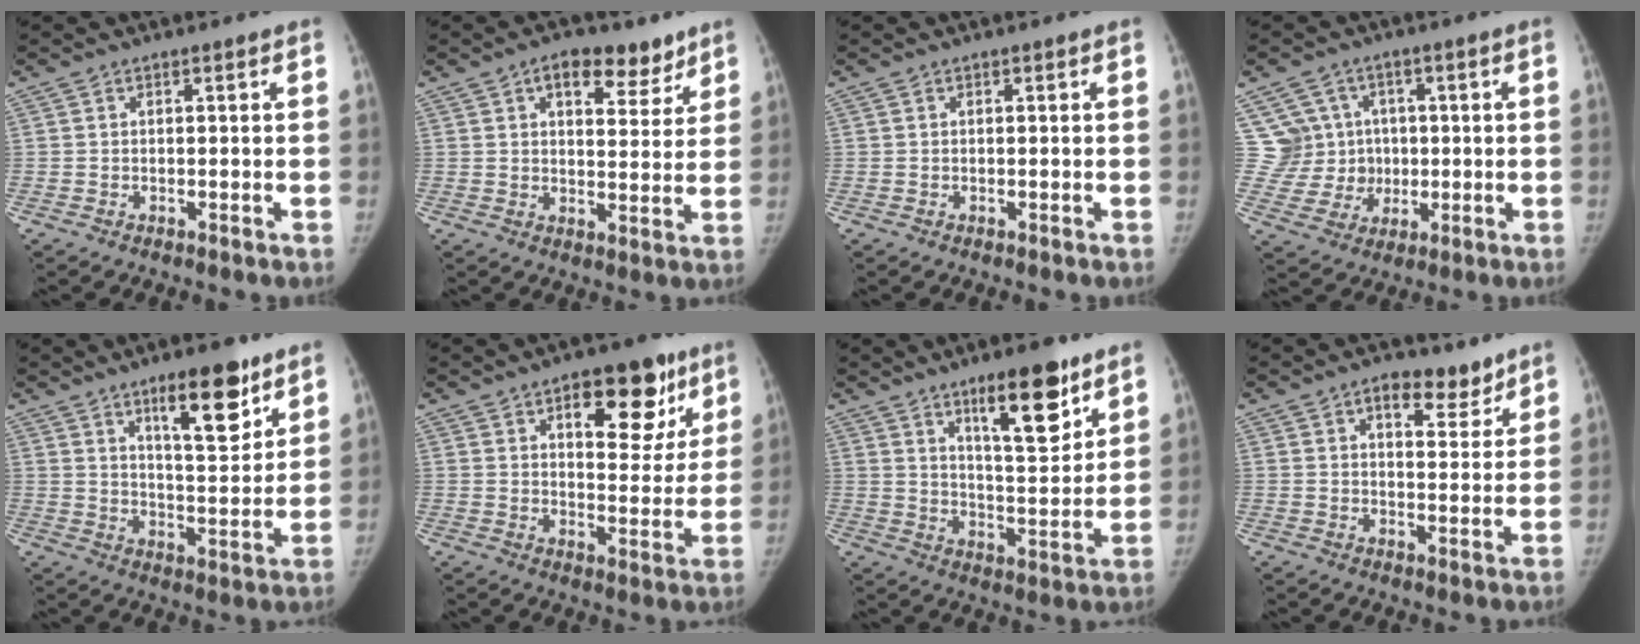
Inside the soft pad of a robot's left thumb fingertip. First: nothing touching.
{"total": 9.6, "force": [5.8, 5.1, 5.7], "torque": [-0.046, -0.026, 0.082]}
{"total": 0.0}
{"total": 9.6, "force": [1.9, 9.3, 1.7], "torque": [0.015, 0.010, 0.042]}
{"total": 12.7, "force": [7.8, 4.0, 9.2], "torque": [-0.110, -0.052, 0.124]}
{"total": 15.3, "force": [8.0, 7.6, 10.6], "torque": [-0.082, -0.028, 0.110]}
{"total": 14.0, "force": [8.6, 4.2, 10.2], "torque": [-0.125, -0.058, 0.138]}
{"total": 7.4, "force": [4.9, 3.8, 4.1], "torque": [-0.028, -0.026, 0.070]}